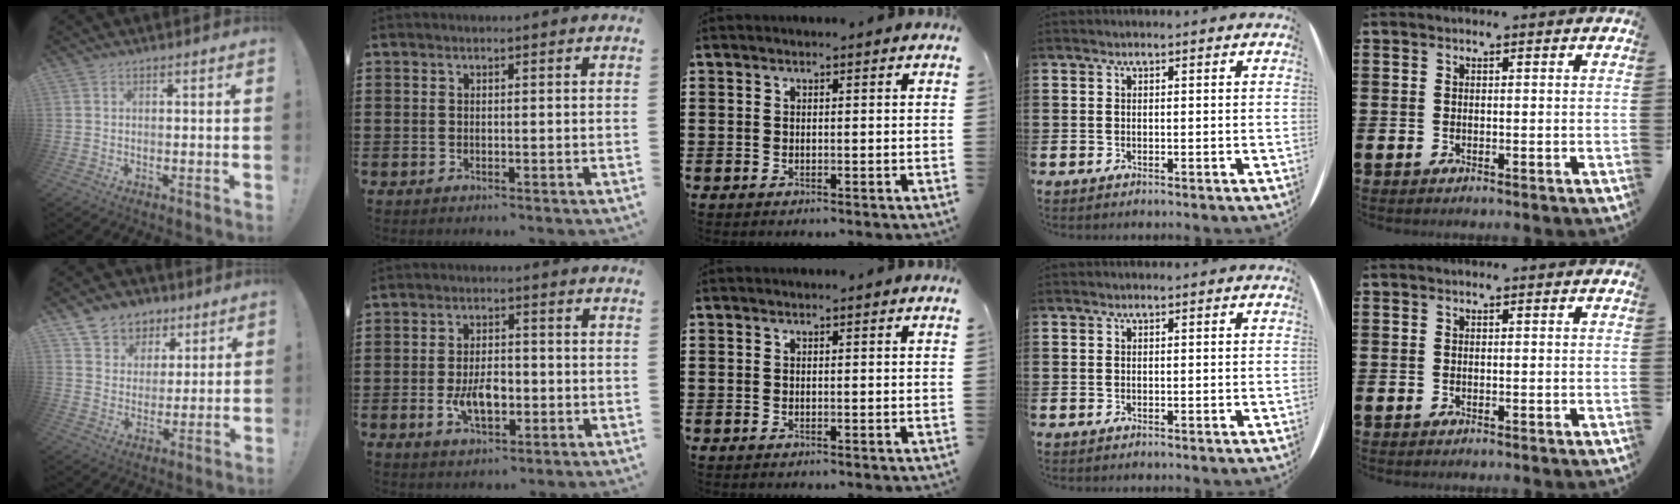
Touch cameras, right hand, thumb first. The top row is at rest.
{"thumb": {"total": 8.2, "force": [4.7, 6.7, 1.0], "torque": [-0.015, -0.036, 0.095]}, "index": {"total": 5.8, "force": [-1.4, 3.0, 4.8], "torque": [-0.088, -0.001, -0.028]}}